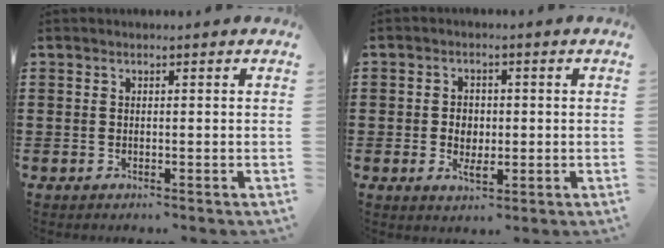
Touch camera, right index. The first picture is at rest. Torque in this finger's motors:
{"motor_torque": [1.07, 1.07, 0.33, 0.05]}